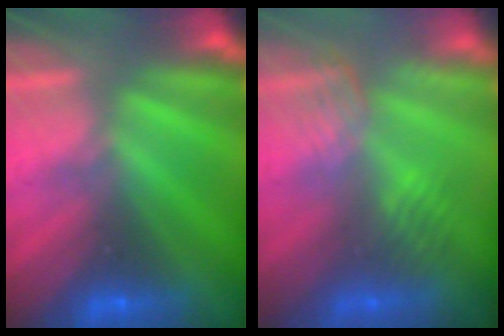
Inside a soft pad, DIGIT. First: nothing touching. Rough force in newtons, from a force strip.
{"total": 2.5}